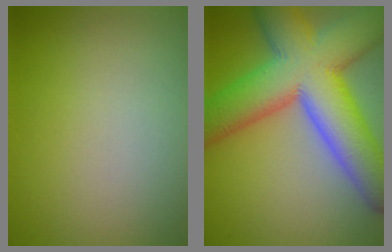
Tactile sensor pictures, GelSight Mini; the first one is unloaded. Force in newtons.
{"total": 13.6, "press": 13.6, "slide": 0.3}